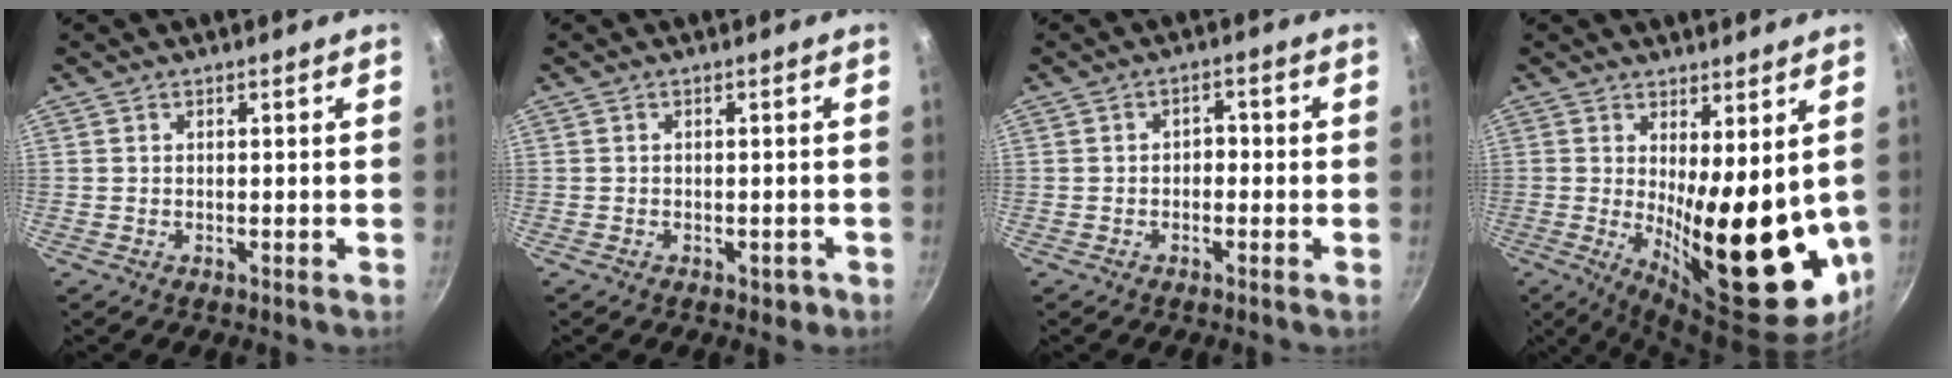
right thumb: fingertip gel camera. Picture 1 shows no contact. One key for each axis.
{"total": 1.6, "fx": -0.9, "fy": 1.1, "fz": 0.8, "tx": -0.001, "ty": 0.007, "tz": -0.009}
{"total": 2.3, "fx": -0.5, "fy": 1.7, "fz": 1.5, "tx": -0.003, "ty": 0.012, "tz": -0.016}
{"total": 20.6, "fx": -1.1, "fy": 7.2, "fz": 19.2, "tx": -0.247, "ty": -0.043, "tz": 0.015}